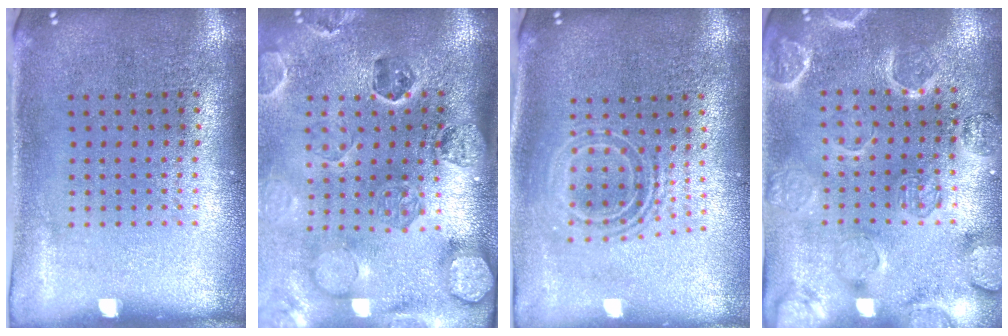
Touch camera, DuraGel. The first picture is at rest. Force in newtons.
{"total": 2.8, "press": 2.7, "slide": 0.7}
{"total": 1.6, "press": 1.3, "slide": 0.9}
{"total": 2.7, "press": 2.7, "slide": 0.1}